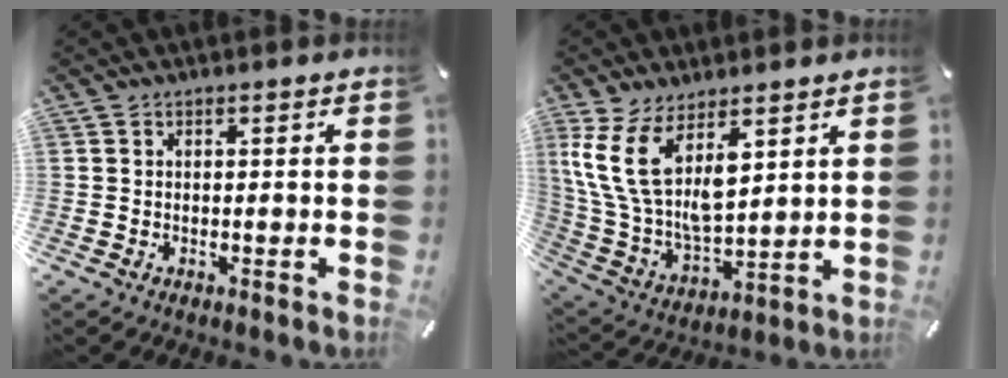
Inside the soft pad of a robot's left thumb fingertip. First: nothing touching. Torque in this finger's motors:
{"motor_torque": [2.59, 2.41, 2.22, -0.55, 0.38]}